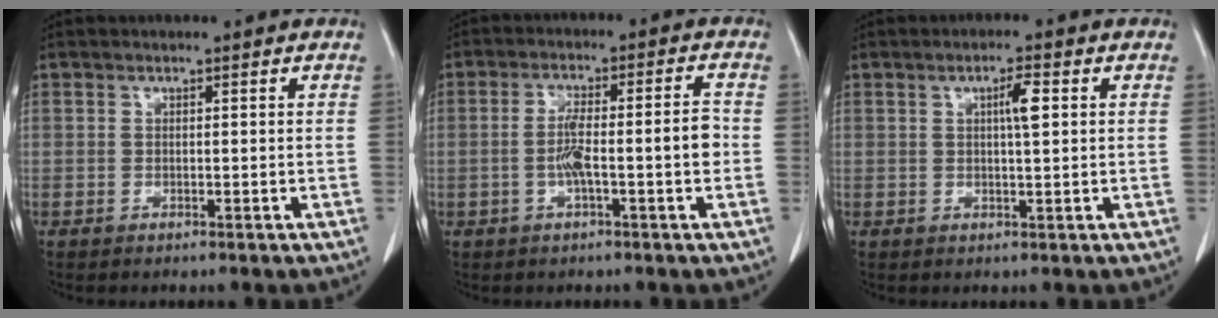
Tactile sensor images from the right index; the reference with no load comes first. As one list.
[{"total": 7.5, "force": [-1.5, 0.6, 7.3], "torque": [-0.129, 0.020, -0.025]}, {"total": 3.3, "force": [0.9, 0.4, 3.1], "torque": [-0.050, 0.002, 0.013]}]